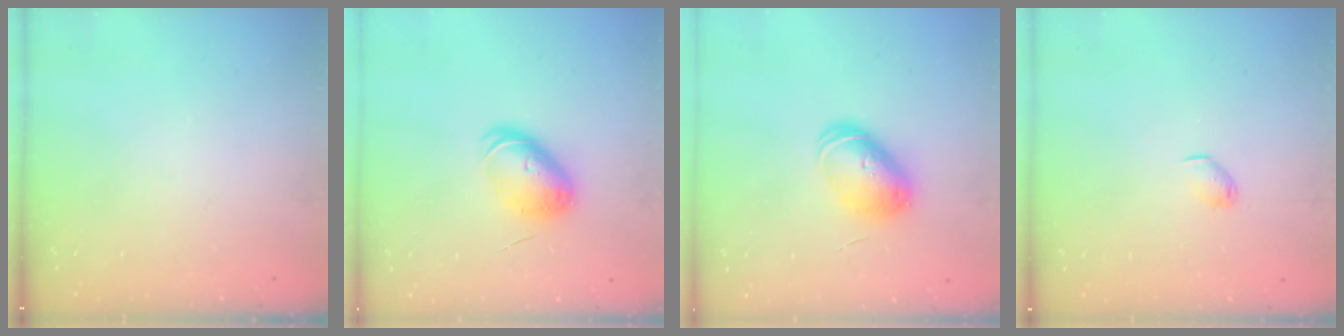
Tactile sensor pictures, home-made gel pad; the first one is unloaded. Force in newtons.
{"total": 7.7, "press": 7.5, "slide": 1.6}
{"total": 7.9, "press": 7.9, "slide": 0.9}
{"total": 3.2, "press": 3.1, "slide": 0.6}